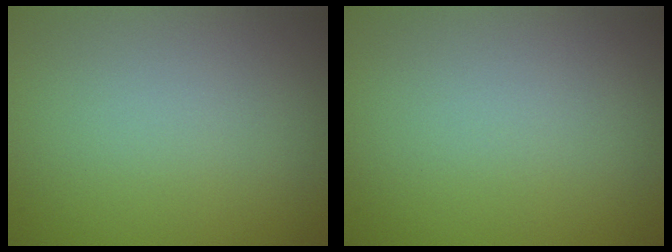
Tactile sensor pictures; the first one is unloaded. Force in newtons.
{"total": 0.0}